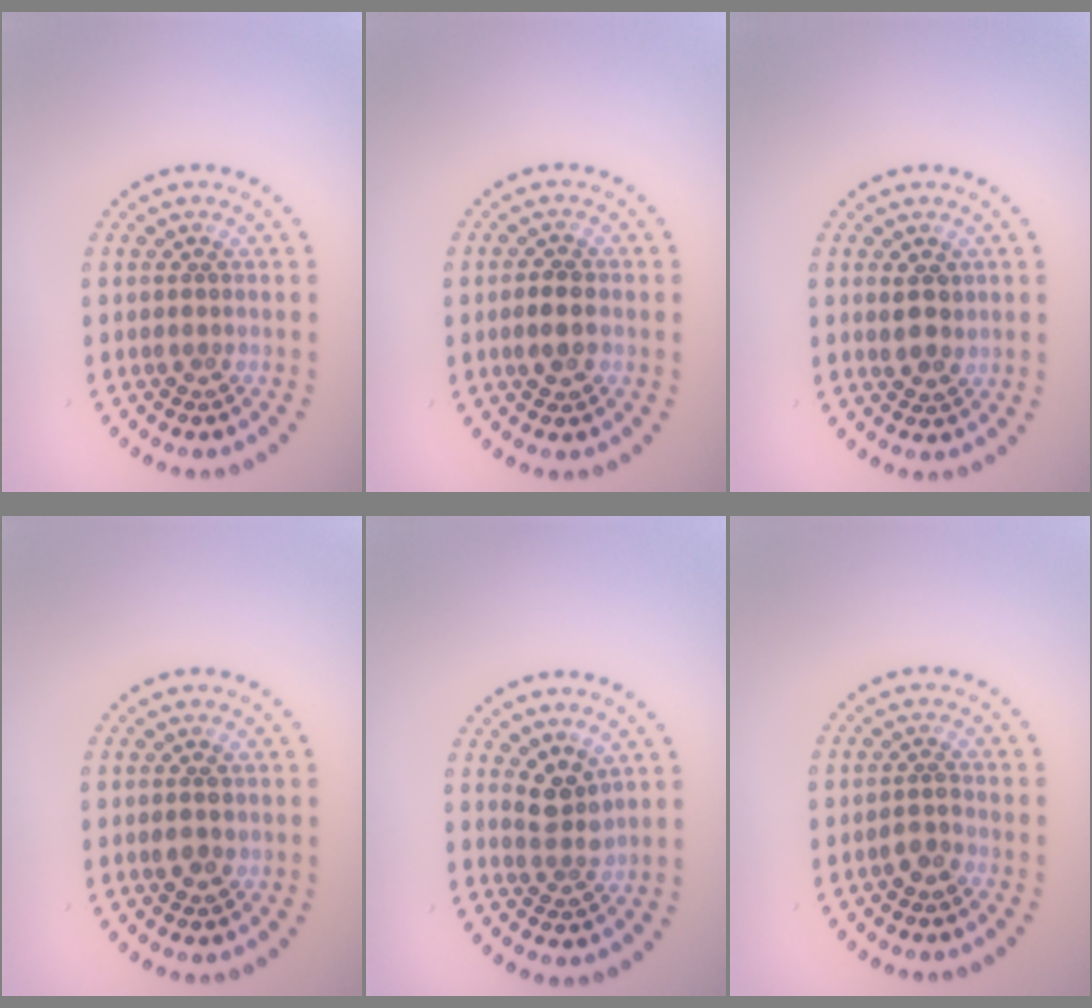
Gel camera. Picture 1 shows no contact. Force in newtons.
{"total": 2.4, "press": 2.3, "slide": 0.3}
{"total": 2.2, "press": 2.1, "slide": 0.5}
{"total": 1.5, "press": 1.4, "slide": 0.3}
{"total": 2.6, "press": 2.4, "slide": 1.2}
{"total": 1.2, "press": 1.1, "slide": 0.4}